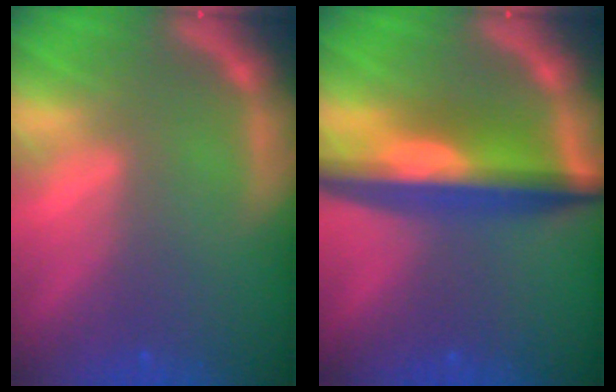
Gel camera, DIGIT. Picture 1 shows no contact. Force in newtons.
{"total": 8.5}